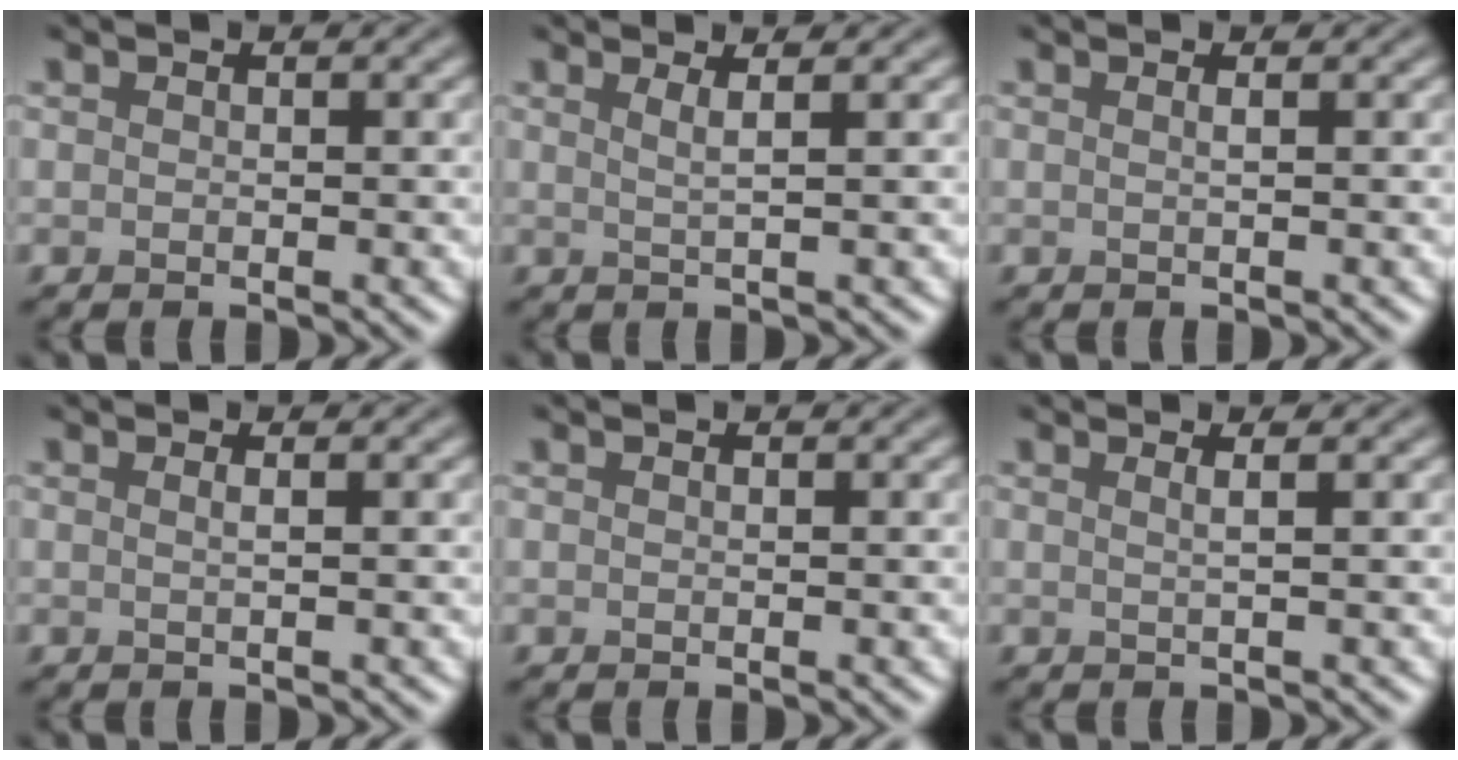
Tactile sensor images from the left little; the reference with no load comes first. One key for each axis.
{"total": 1.8, "fx": 0.8, "fy": 0.6, "fz": 1.5, "tx": -0.023, "ty": 0.004, "tz": 0.001}
{"total": 0.9, "fx": 0.2, "fy": 0.4, "fz": 0.8, "tx": -0.008, "ty": 0.001, "tz": -0.005}
{"total": 1.1, "fx": 0.3, "fy": 0.5, "fz": 1.0, "tx": -0.008, "ty": -0.002, "tz": -0.007}
{"total": 0.0}
{"total": 1.8, "fx": 0.7, "fy": 0.8, "fz": 1.5, "tx": -0.011, "ty": 0.000, "tz": -0.012}